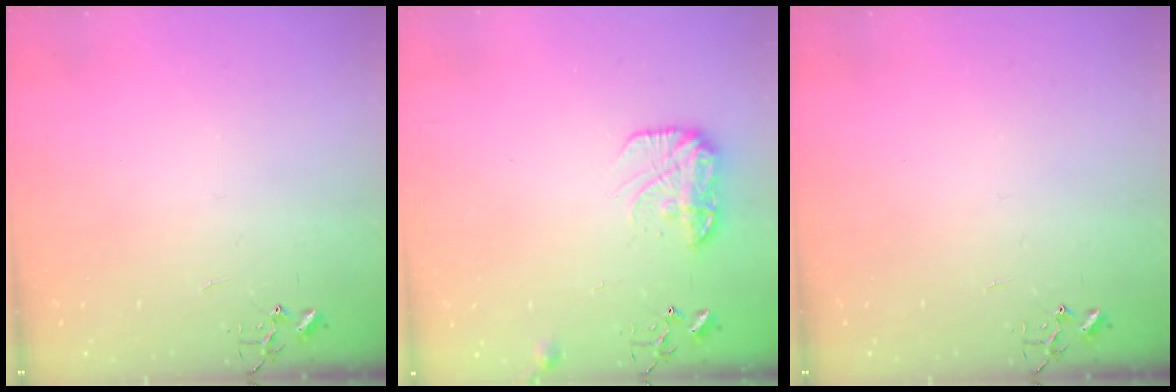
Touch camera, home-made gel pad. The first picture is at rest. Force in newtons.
{"total": 11.5, "press": 11.4, "slide": 0.6}
{"total": 0.0}